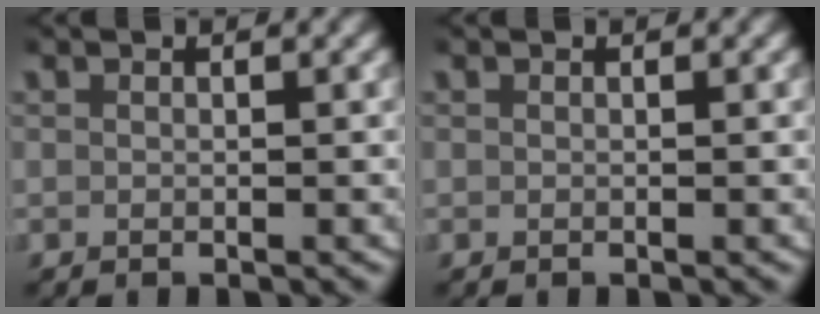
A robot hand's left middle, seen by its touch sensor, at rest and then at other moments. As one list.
[{"total": 0.0}]